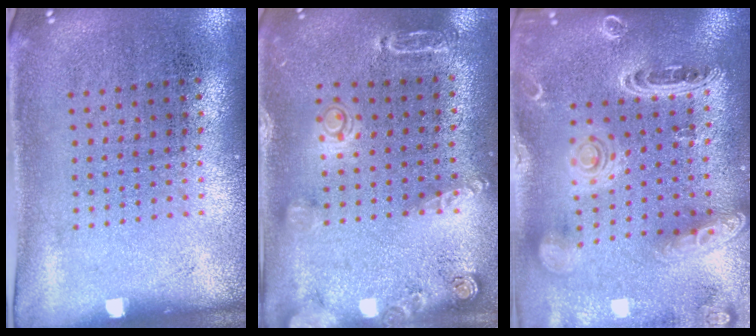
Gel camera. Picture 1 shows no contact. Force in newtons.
{"total": 1.8, "press": 1.8, "slide": 0.1}
{"total": 2.8, "press": 2.4, "slide": 1.4}